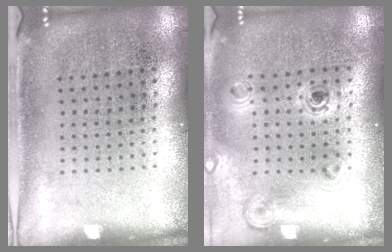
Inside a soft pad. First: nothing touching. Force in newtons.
{"total": 1.1, "press": 1.0, "slide": 0.3}